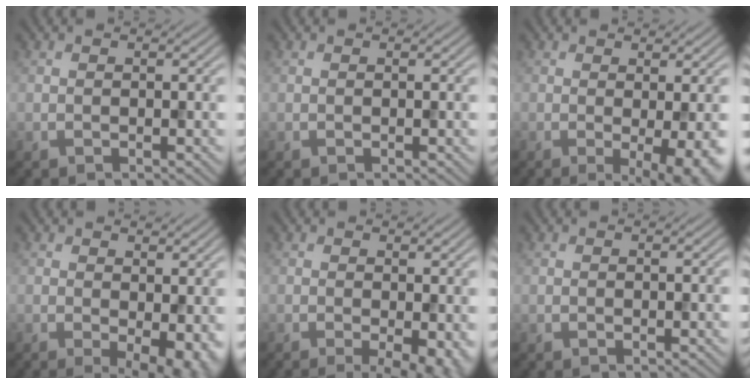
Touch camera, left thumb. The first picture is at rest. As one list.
[{"total": 0.0}, {"total": 5.8, "force": [-0.9, 1.4, 5.6], "torque": [-0.080, -0.009, -0.009]}, {"total": 4.9, "force": [-0.3, 2.1, 4.4], "torque": [-0.062, -0.012, 0.003]}, {"total": 4.5, "force": [-1.3, 1.1, 4.2], "torque": [-0.062, -0.008, -0.017]}, {"total": 0.0}]